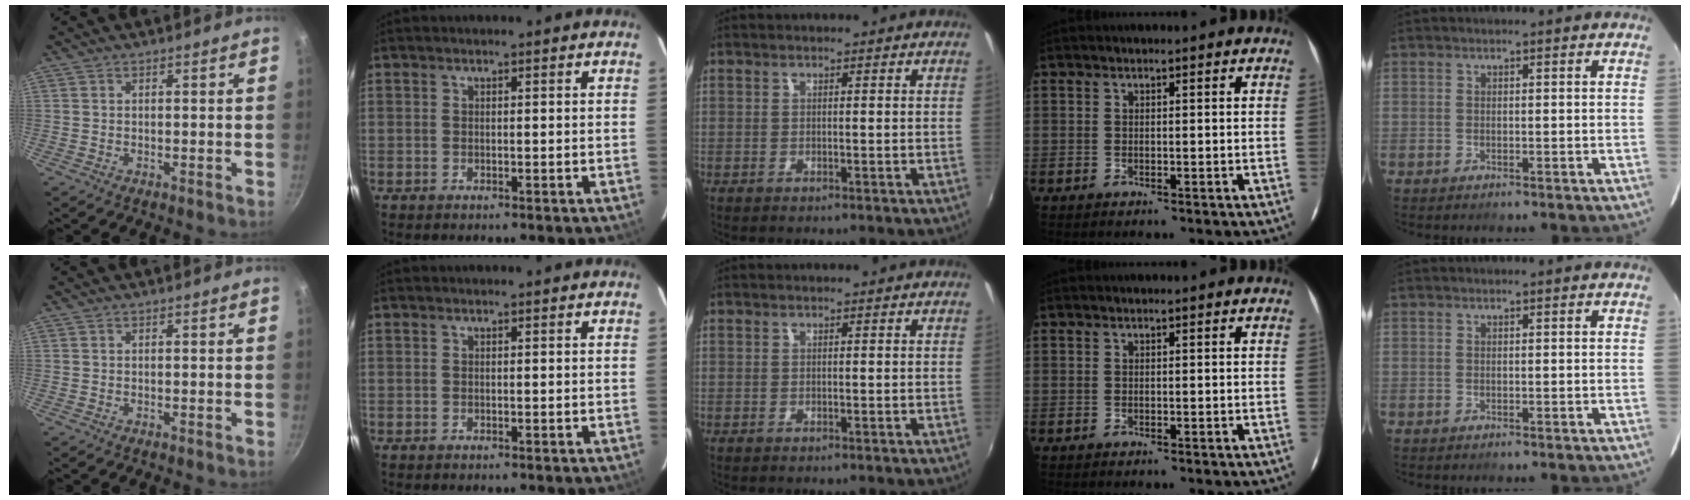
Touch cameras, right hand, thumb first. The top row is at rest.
{}